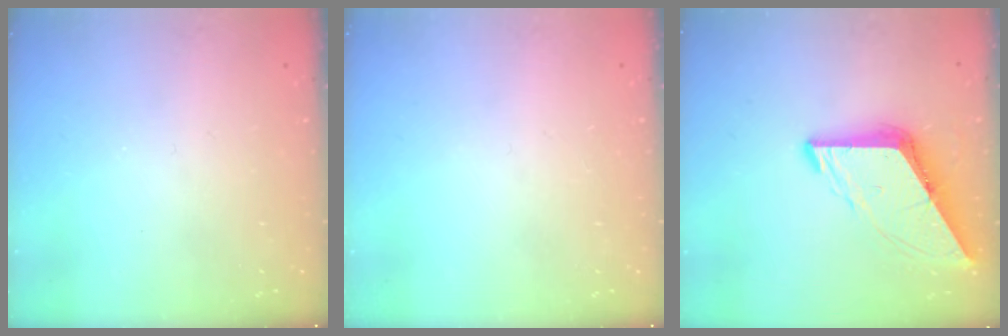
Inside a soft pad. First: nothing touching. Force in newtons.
{"total": 0.0}
{"total": 9.5, "press": 9.5, "slide": 1.1}